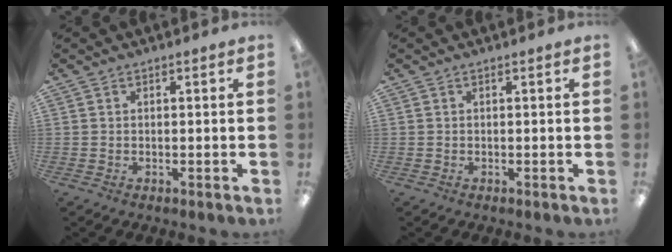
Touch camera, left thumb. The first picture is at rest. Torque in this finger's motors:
{"motor_torque": [0.00, 0.00, 0.00, 0.00, 0.00]}